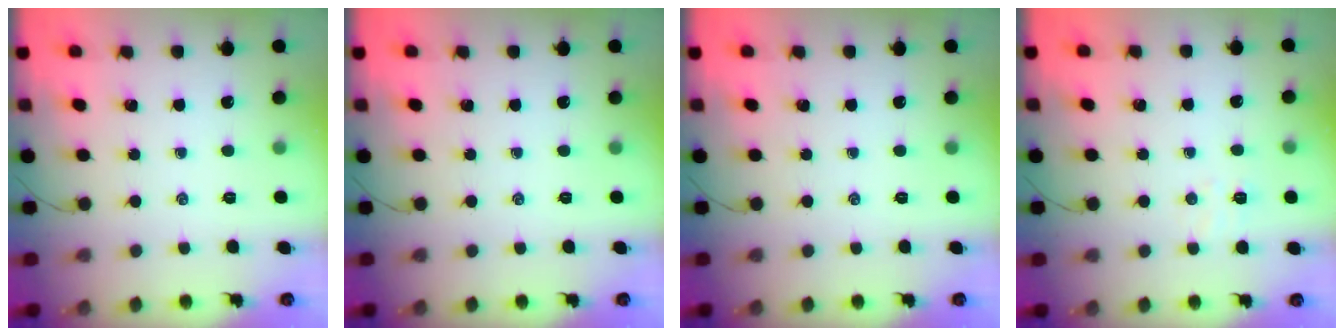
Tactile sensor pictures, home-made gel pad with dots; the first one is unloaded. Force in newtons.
{"total": 0.0}
{"total": 0.0}
{"total": 4.1, "press": 4.0, "slide": 0.9}